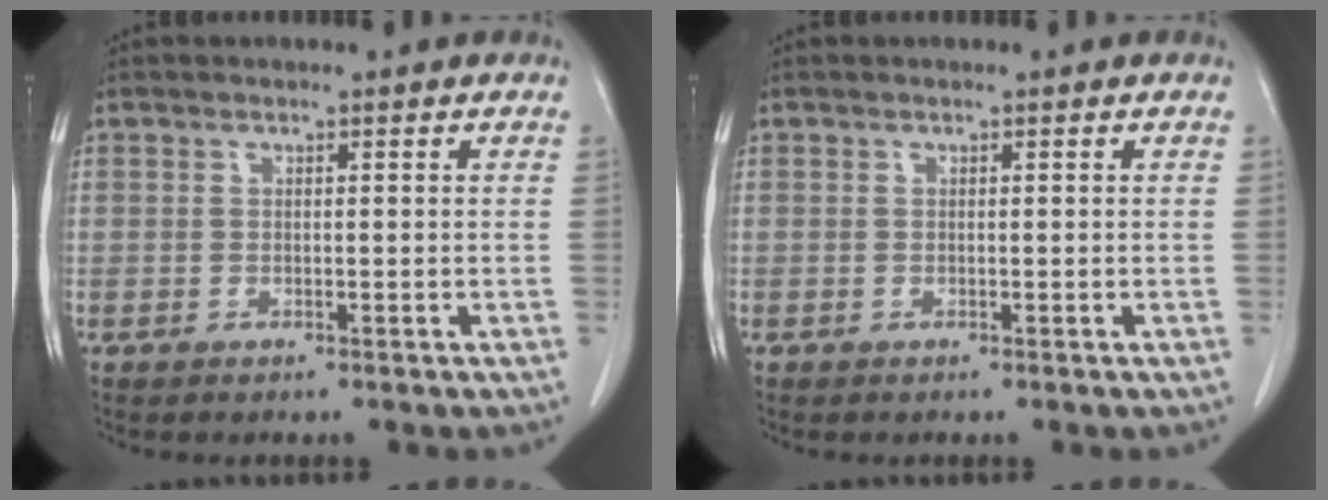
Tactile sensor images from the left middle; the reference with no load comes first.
{"total": 0.0}